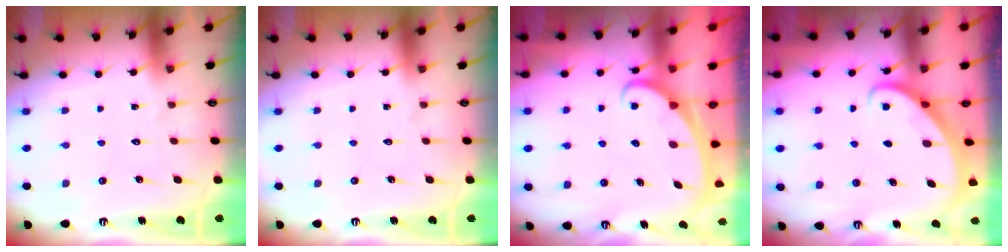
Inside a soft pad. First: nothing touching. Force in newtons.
{"total": 0.0}
{"total": 2.2, "press": 2.2, "slide": 0.3}
{"total": 2.9, "press": 2.9, "slide": 0.2}